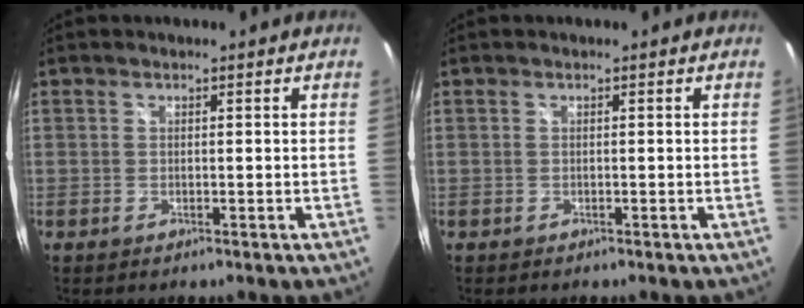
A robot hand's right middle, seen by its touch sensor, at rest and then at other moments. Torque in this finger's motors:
{"motor_torque": [0.12, -0.30, 0.01, 0.01]}